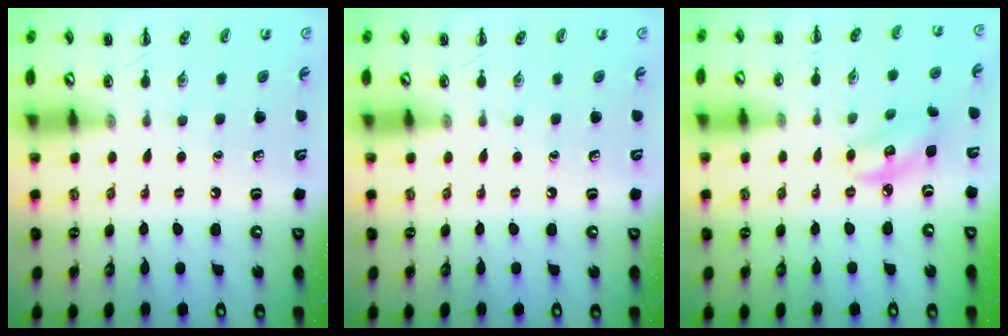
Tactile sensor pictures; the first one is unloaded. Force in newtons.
{"total": 0.0}
{"total": 6.0, "press": 6.0, "slide": 0.1}